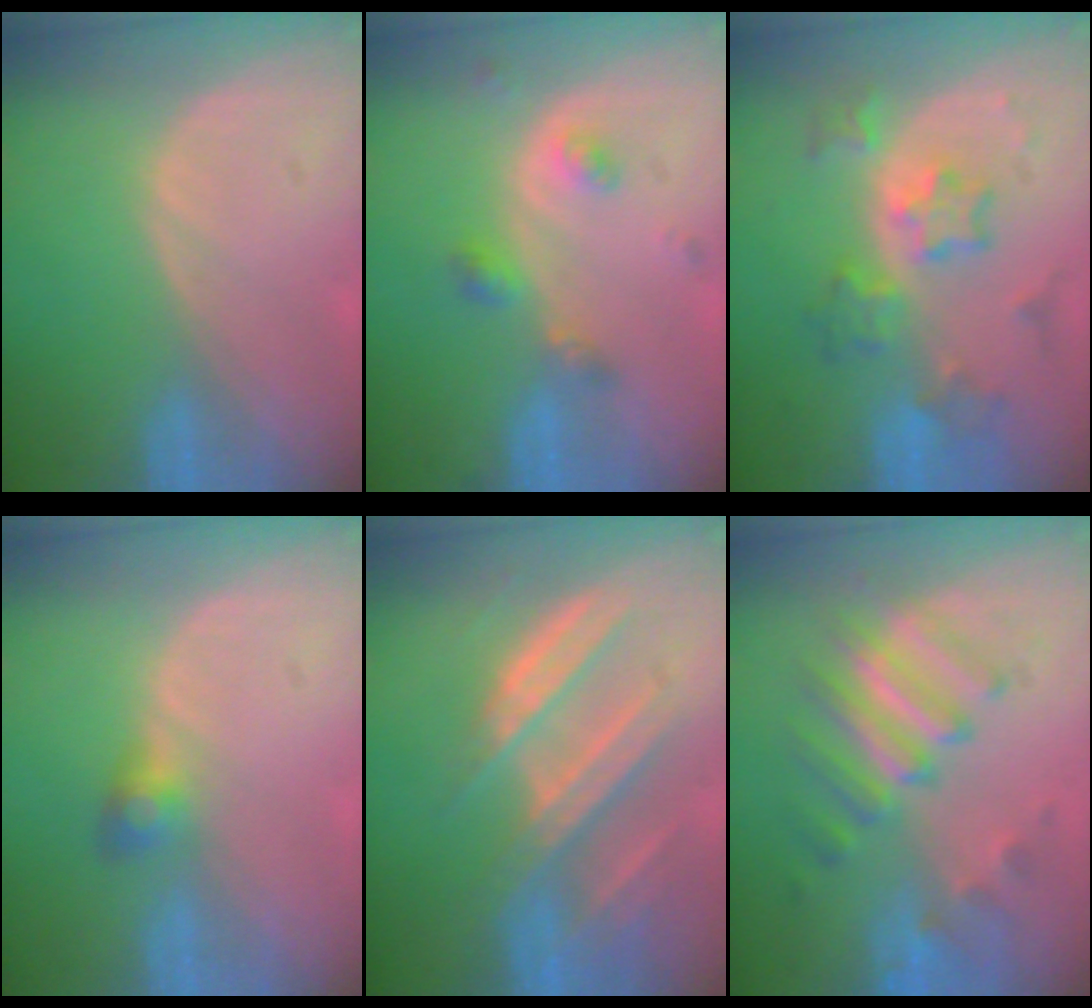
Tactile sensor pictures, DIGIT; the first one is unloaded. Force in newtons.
{"total": 4.0, "press": 4.0, "slide": 0.9}
{"total": 7.1, "press": 7.1, "slide": 0.3}
{"total": 2.5, "press": 2.5, "slide": 0.2}
{"total": 8.8, "press": 8.0, "slide": 3.6}
{"total": 8.2, "press": 8.1, "slide": 1.5}